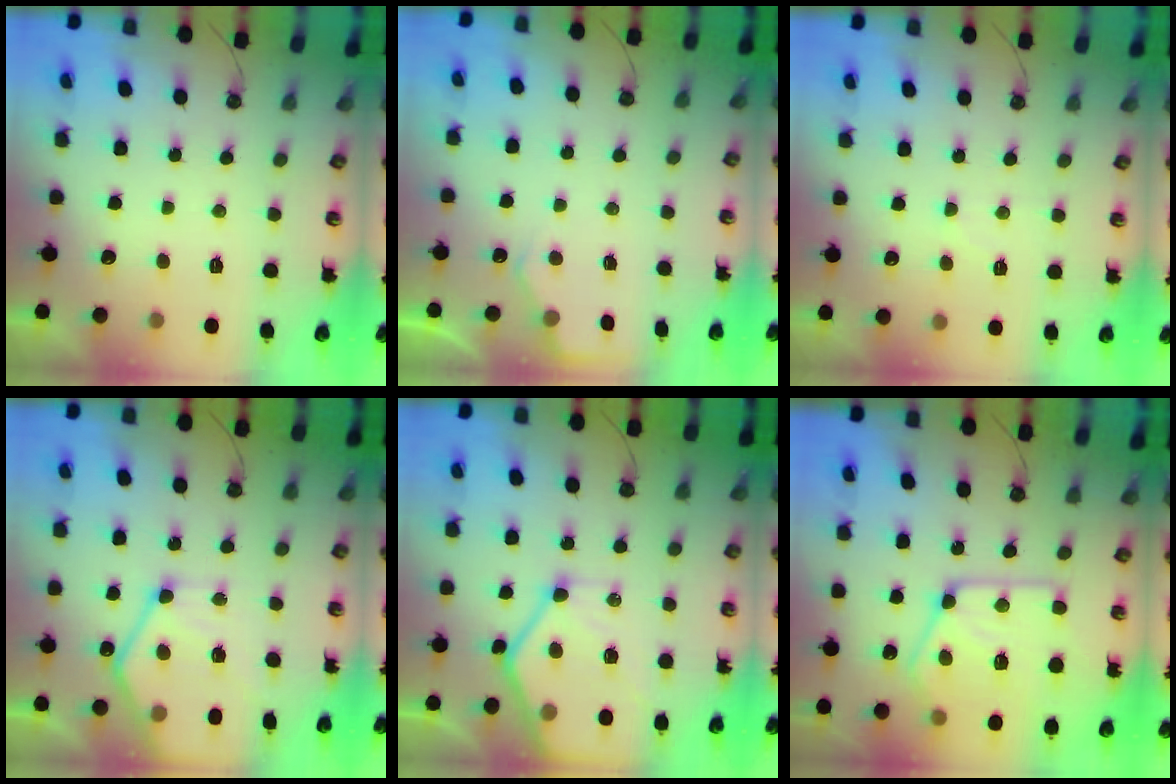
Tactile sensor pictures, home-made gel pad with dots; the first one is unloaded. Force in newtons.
{"total": 3.9, "press": 3.9, "slide": 0.5}
{"total": 5.1, "press": 5.1, "slide": 0.7}
{"total": 16.5, "press": 16.4, "slide": 1.7}
{"total": 17.8, "press": 17.7, "slide": 1.7}
{"total": 18.4, "press": 18.2, "slide": 2.3}